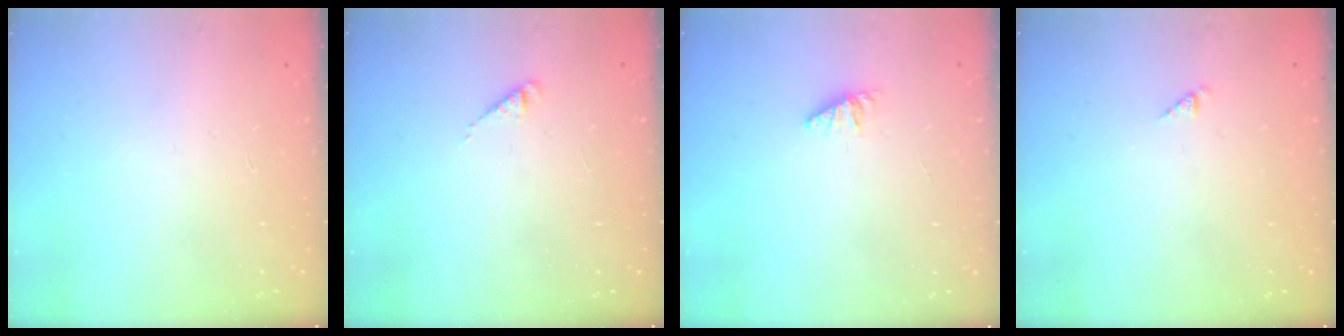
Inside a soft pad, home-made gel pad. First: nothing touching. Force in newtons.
{"total": 2.3, "press": 2.3, "slide": 0.4}
{"total": 1.3, "press": 1.2, "slide": 0.2}
{"total": 0.8, "press": 0.8, "slide": 0.2}